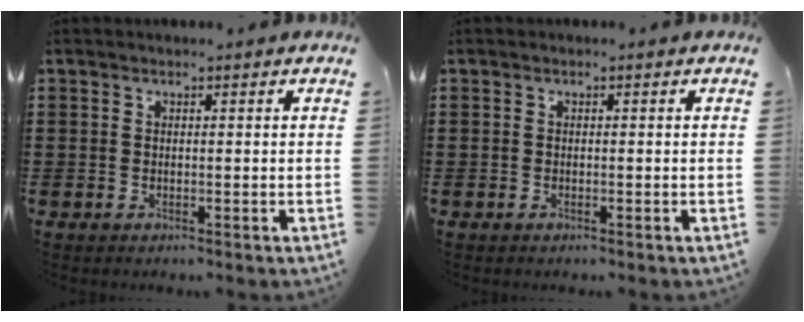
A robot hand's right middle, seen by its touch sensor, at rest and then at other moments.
{"total": 0.0}